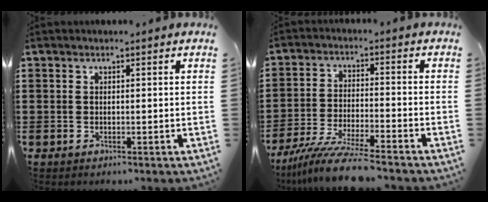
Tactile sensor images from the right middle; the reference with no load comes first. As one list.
[{"total": 8.5, "force": [-7.4, 0.1, 4.3], "torque": [-0.093, -0.008, -0.141]}]